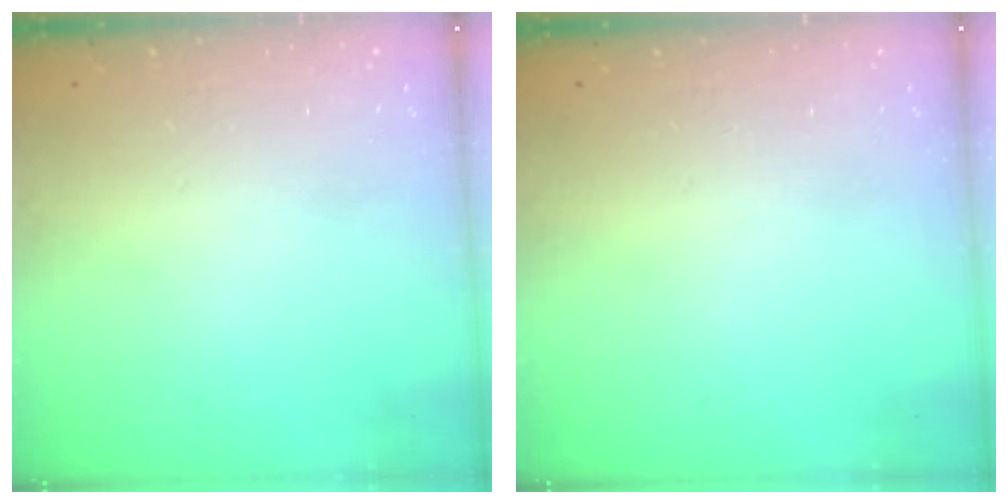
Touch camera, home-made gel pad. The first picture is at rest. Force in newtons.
{"total": 0.0}